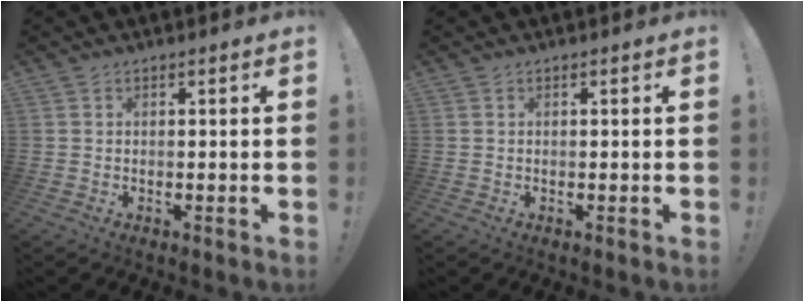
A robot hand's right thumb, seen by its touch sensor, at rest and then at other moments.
{"total": 0.0}